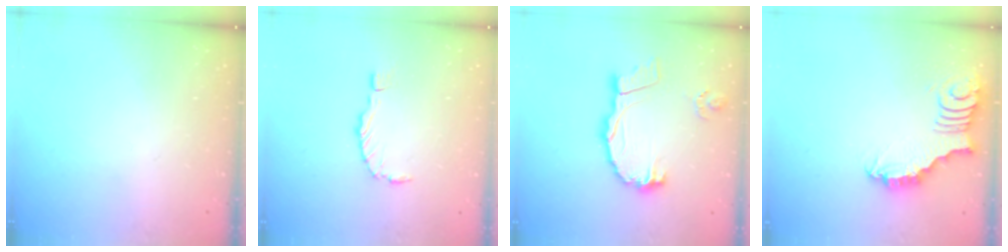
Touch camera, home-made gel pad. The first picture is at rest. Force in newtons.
{"total": 0.0}
{"total": 14.6, "press": 14.3, "slide": 2.7}
{"total": 3.0, "press": 3.0, "slide": 0.1}